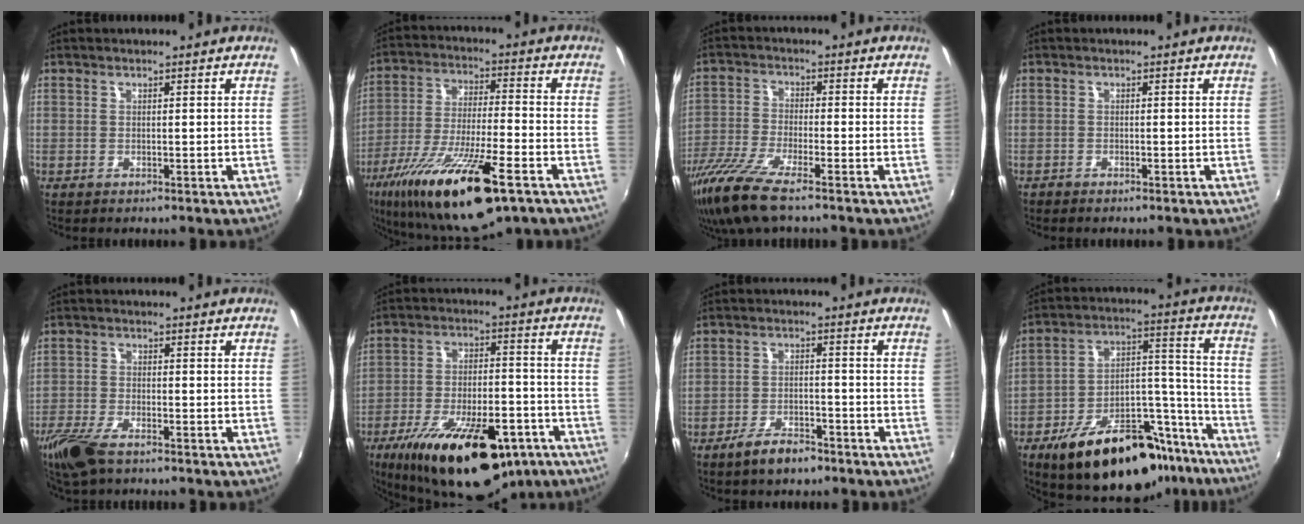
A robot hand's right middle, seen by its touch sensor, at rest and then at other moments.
{"total": 21.3, "force": [-13.2, 4.4, 16.1], "torque": [-0.312, -0.053, -0.233]}
{"total": 12.1, "force": [-8.9, 1.9, 8.0], "torque": [-0.183, -0.039, -0.173]}
{"total": 1.0, "force": [-0.9, 0.4, 0.2], "torque": [-0.011, -0.002, -0.017]}
{"total": 8.1, "force": [-5.8, 2.7, 4.9], "torque": [-0.131, -0.022, -0.117]}
{"total": 25.0, "force": [-15.4, 10.7, 16.6], "torque": [-0.290, -0.023, -0.223]}
{"total": 6.0, "force": [-4.5, 2.5, 3.0], "torque": [-0.070, 0.003, -0.073]}
{"total": 26.4, "force": [-18.5, 11.9, 14.6], "torque": [-0.225, 0.046, -0.252]}